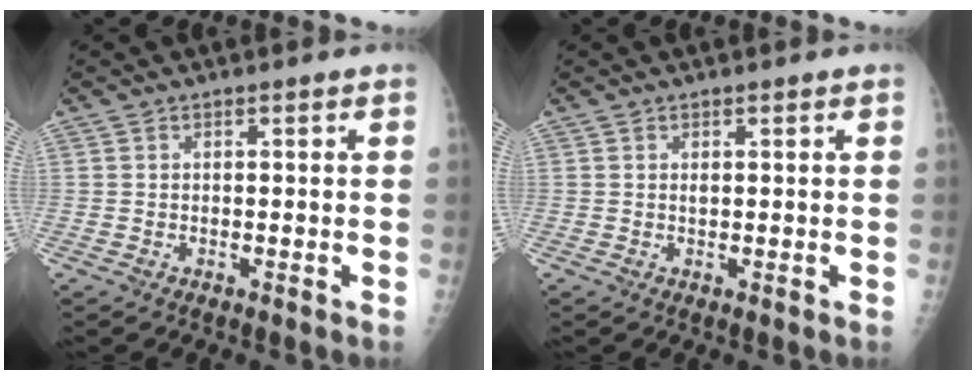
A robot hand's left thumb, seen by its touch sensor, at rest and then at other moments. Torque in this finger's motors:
{"motor_torque": [0.05, 0.11, 0.23, 0.20, 0.00]}